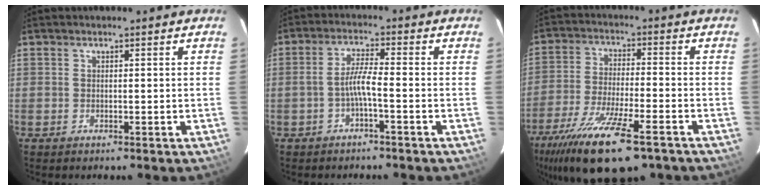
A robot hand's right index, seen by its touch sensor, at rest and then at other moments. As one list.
[{"total": 3.8, "force": [-1.8, -0.1, 3.4], "torque": [-0.072, 0.007, -0.033]}, {"total": 18.7, "force": [-12.5, 5.0, 13.0], "torque": [-0.263, -0.053, -0.218]}]